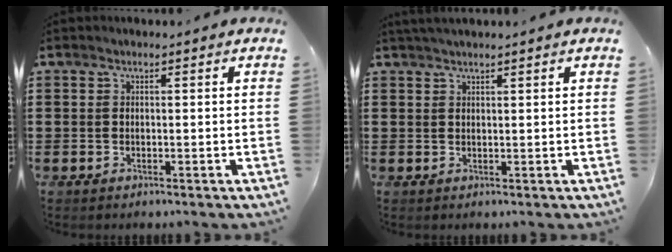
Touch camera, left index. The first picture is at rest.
{"total": 1.3, "force": [1.1, 0.0, 0.5], "torque": [-0.013, 0.000, 0.022]}